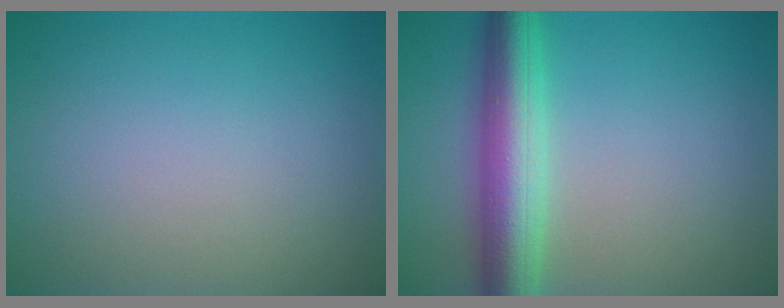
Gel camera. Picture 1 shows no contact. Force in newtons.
{"total": 6.8, "press": 6.8, "slide": 0.2}